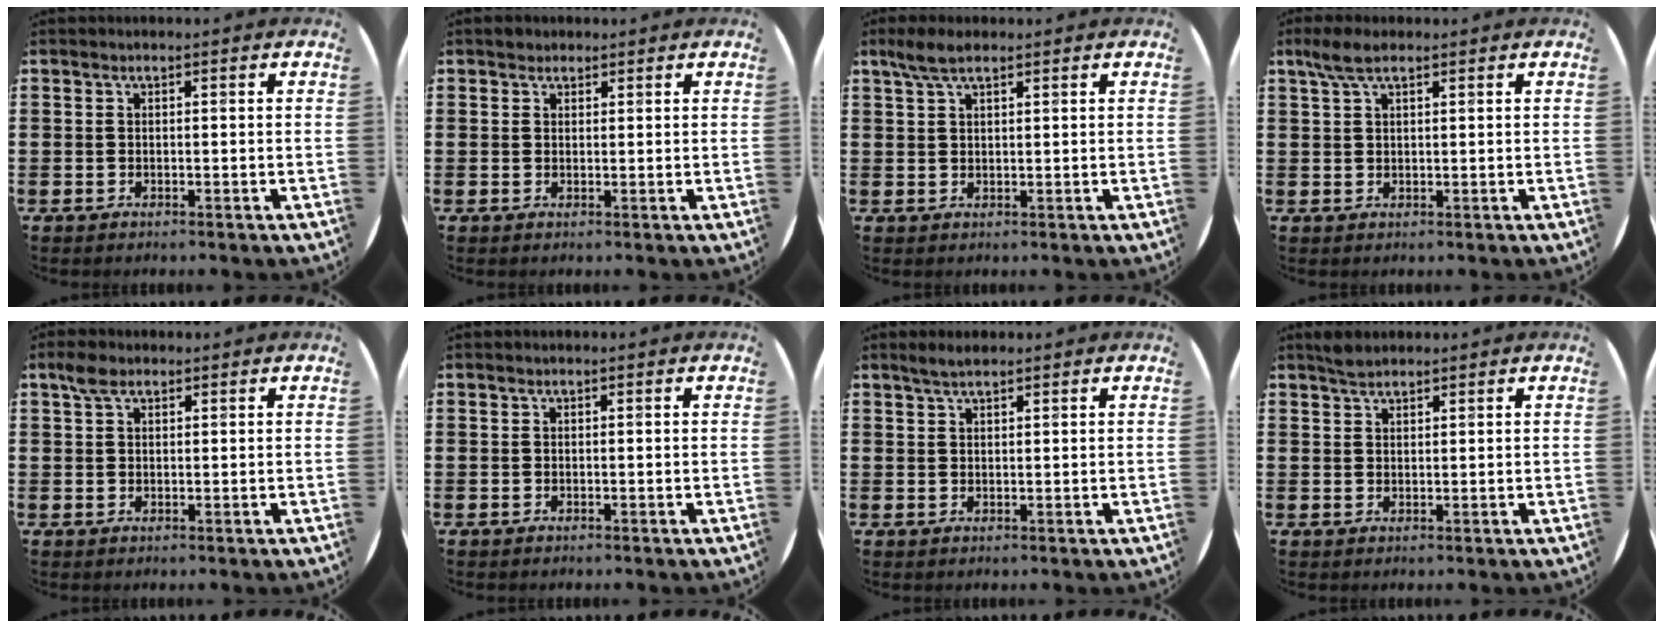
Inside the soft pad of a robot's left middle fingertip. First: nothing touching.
{"total": 1.1, "force": [1.0, 0.5, 0.0], "torque": [0.006, -0.001, 0.019]}
{"total": 3.2, "force": [2.3, 0.9, 2.1], "torque": [-0.046, 0.004, 0.042]}
{"total": 3.1, "force": [2.0, 1.0, 2.2], "torque": [-0.047, 0.003, 0.038]}
{"total": 2.4, "force": [1.7, 1.2, 1.2], "torque": [-0.019, 0.002, 0.029]}
{"total": 0.0}
{"total": 2.0, "force": [1.7, 0.3, 1.0], "torque": [-0.014, 0.000, 0.029]}
{"total": 1.8, "force": [1.7, 0.4, 0.4], "torque": [-0.011, 0.003, 0.033]}